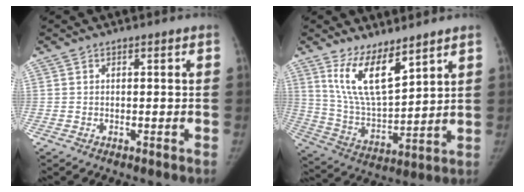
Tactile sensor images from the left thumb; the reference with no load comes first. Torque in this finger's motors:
{"motor_torque": [0.18, 0.21, 1.34, -1.11, 0.16]}